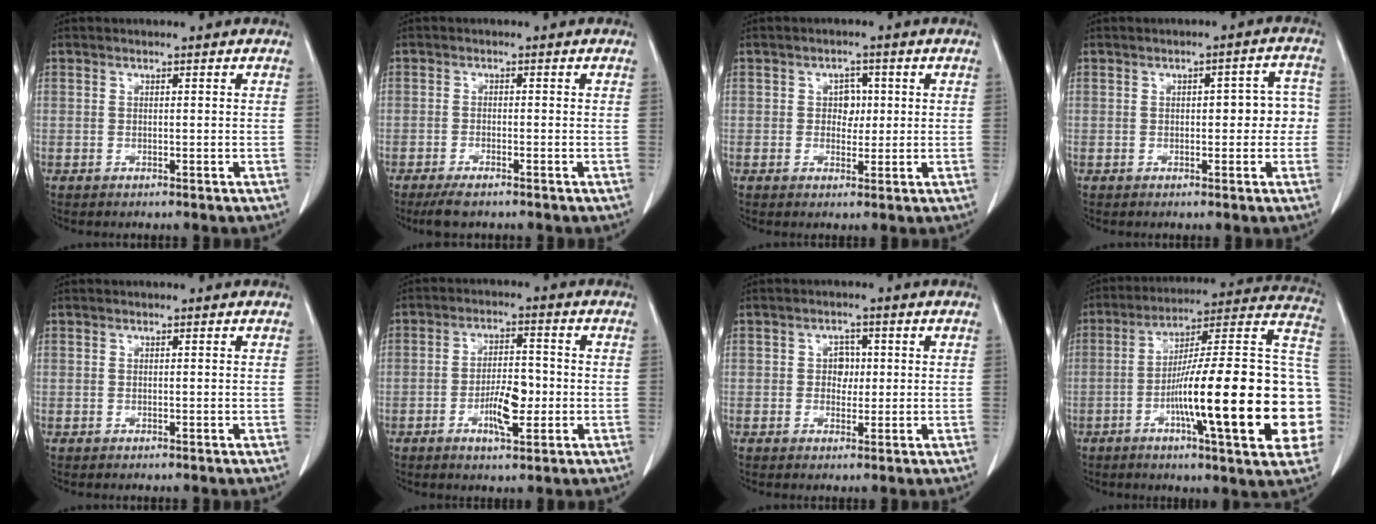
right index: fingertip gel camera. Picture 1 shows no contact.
{"total": 3.6, "force": [-2.8, 0.6, 2.2], "torque": [-0.045, -0.008, -0.047]}
{"total": 2.8, "force": [0.4, 2.1, 1.8], "torque": [-0.021, 0.004, 0.006]}
{"total": 4.9, "force": [-0.1, 2.2, 4.4], "torque": [-0.043, 0.029, -0.002]}
{"total": 0.0}
{"total": 6.5, "force": [-1.9, 2.2, 5.9], "torque": [-0.107, 0.004, -0.030]}
{"total": 2.7, "force": [0.2, 2.1, 1.7], "torque": [-0.019, 0.004, 0.003]}
{"total": 28.2, "force": [-6.0, 2.9, 27.3], "torque": [-0.312, 0.013, -0.098]}